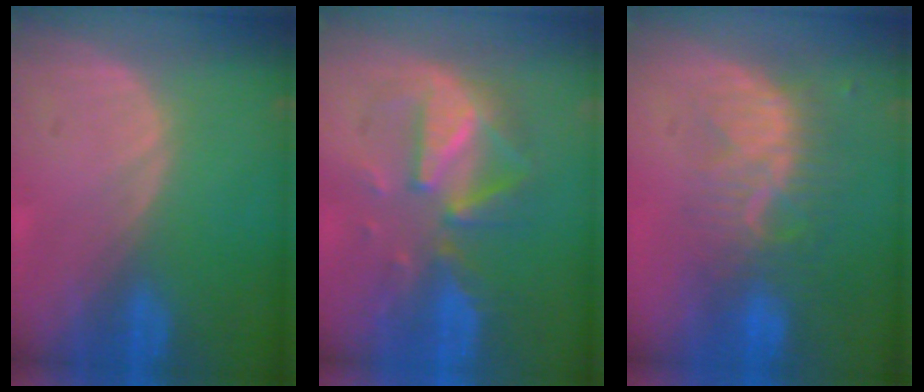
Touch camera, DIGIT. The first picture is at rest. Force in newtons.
{"total": 8.0, "press": 8.0, "slide": 0.6}
{"total": 8.2, "press": 7.4, "slide": 3.6}